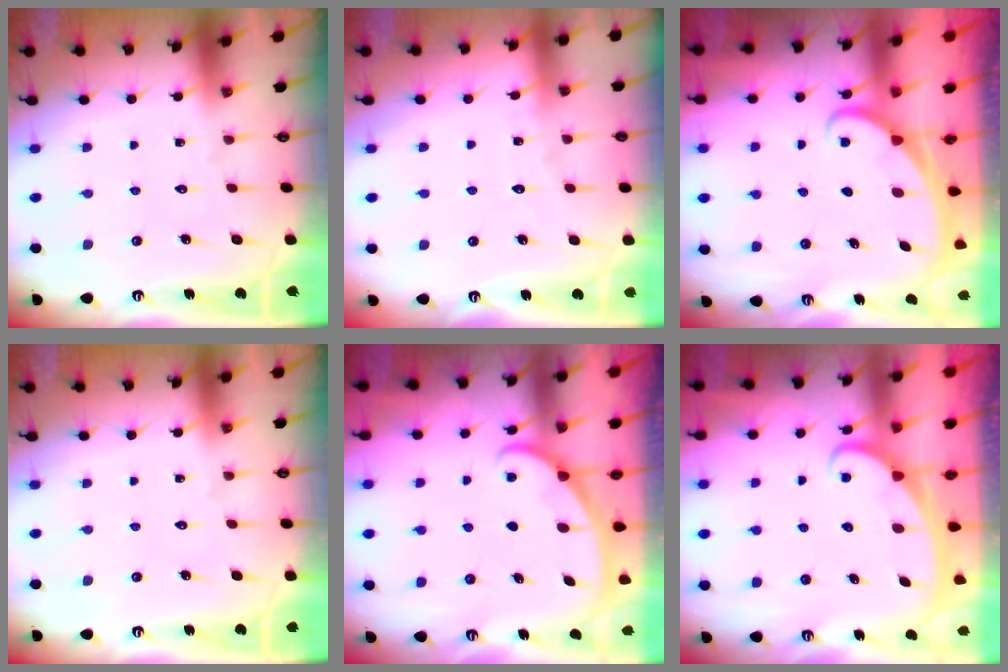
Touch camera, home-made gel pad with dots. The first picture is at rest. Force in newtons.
{"total": 2.7, "press": 2.7, "slide": 0.3}
{"total": 1.6, "press": 1.6, "slide": 0.1}
{"total": 0.0}
{"total": 1.2, "press": 1.2, "slide": 0.2}
{"total": 2.5, "press": 2.5, "slide": 0.4}